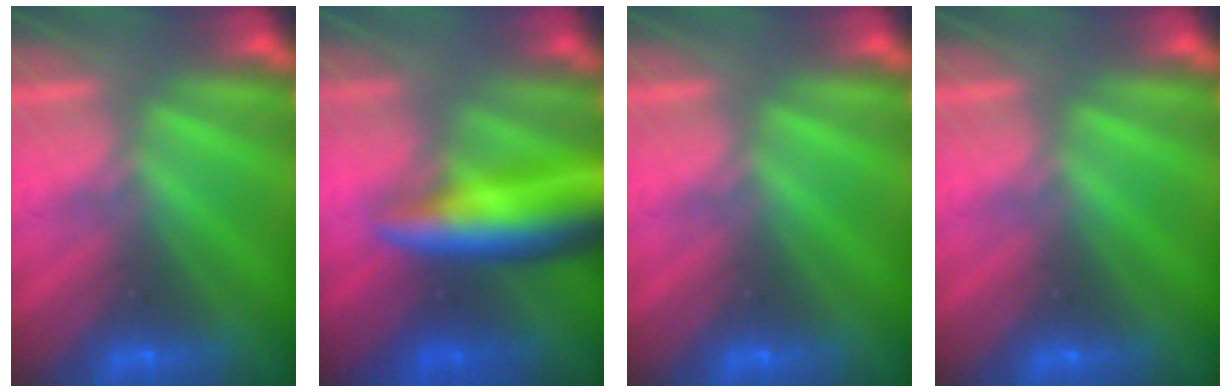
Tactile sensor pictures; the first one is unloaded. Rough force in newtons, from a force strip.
{"total": 8.4}
{"total": 0.0}
{"total": 0.0}